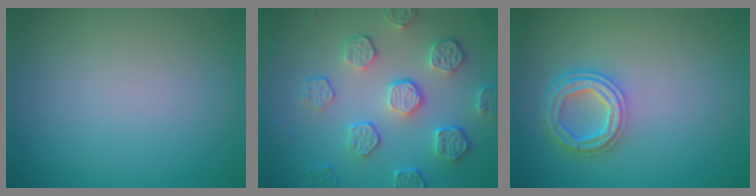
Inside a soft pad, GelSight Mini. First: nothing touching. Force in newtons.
{"total": 5.3, "press": 4.2, "slide": 3.2}
{"total": 4.3, "press": 3.3, "slide": 2.8}